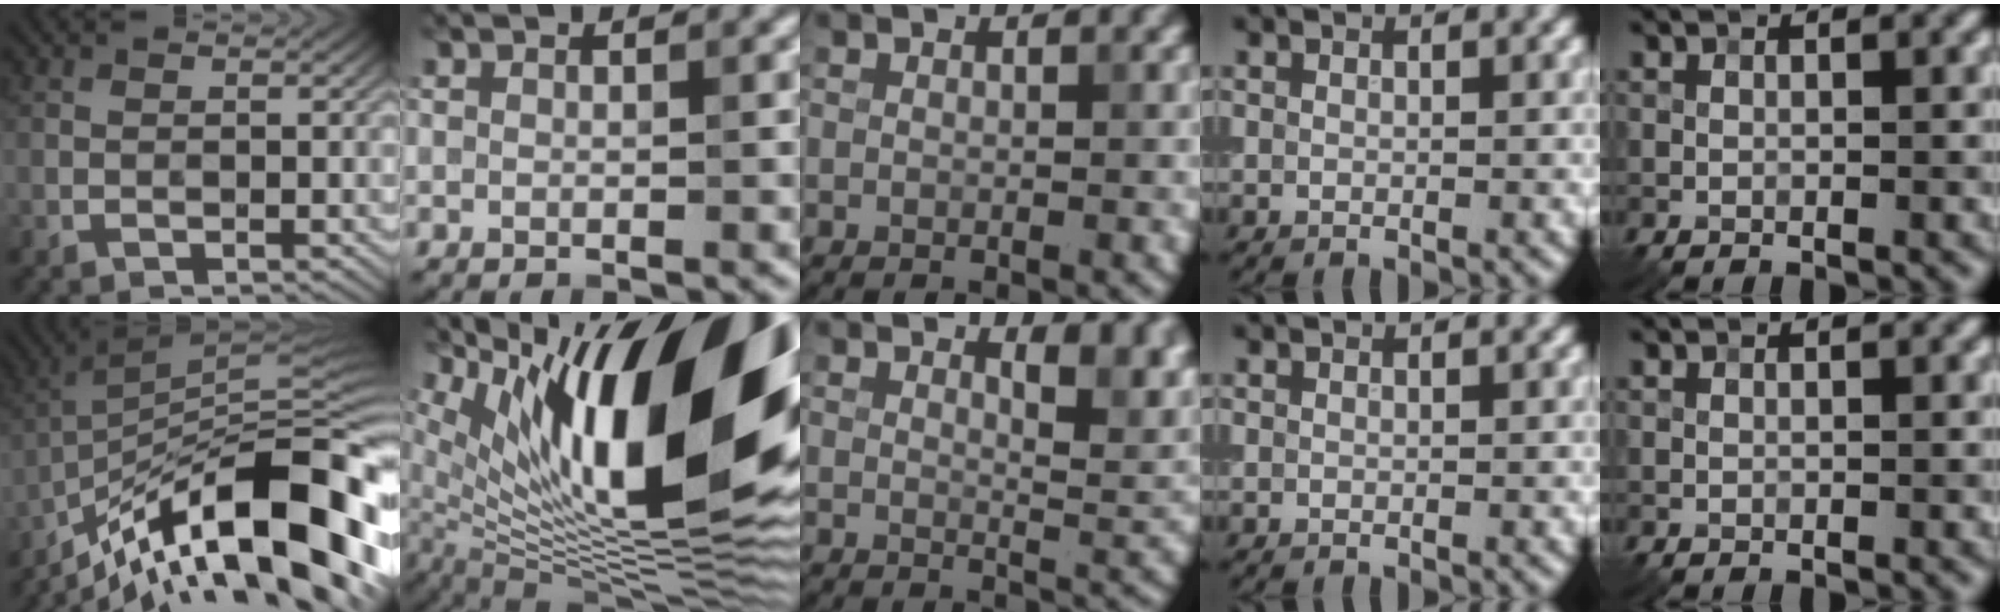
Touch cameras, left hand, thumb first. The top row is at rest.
{"thumb": {"total": 18.1, "force": [-11.0, 4.6, 13.7], "torque": [-0.209, 0.033, -0.194]}, "index": {"total": 19.3, "force": [6.9, 7.1, 16.5], "torque": [-0.262, 0.028, 0.113]}, "middle": {"total": 5.1, "force": [3.0, 2.0, 3.6], "torque": [-0.032, -0.001, 0.039]}}